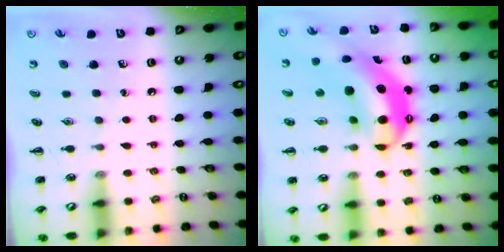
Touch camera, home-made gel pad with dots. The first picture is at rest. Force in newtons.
{"total": 11.1, "press": 10.8, "slide": 2.6}